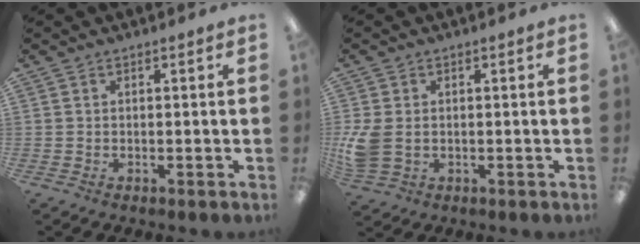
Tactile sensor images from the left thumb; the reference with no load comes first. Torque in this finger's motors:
{"motor_torque": [-0.03, 0.20, 0.21, -0.19, 0.06]}